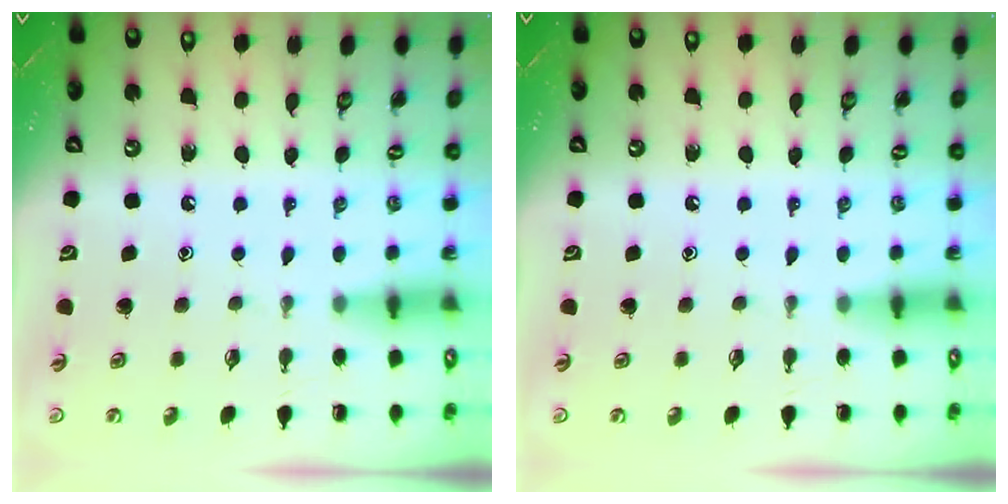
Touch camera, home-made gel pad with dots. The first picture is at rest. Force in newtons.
{"total": 0.0}